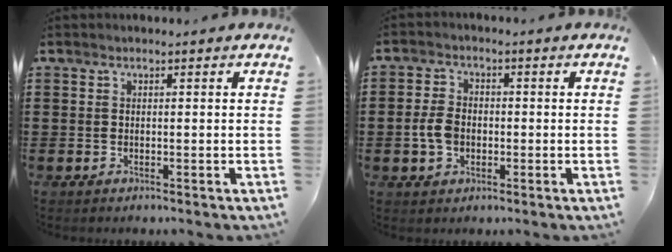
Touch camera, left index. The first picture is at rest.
{"total": 4.6, "force": [-0.7, 3.3, 3.2], "torque": [-0.085, -0.001, -0.019]}